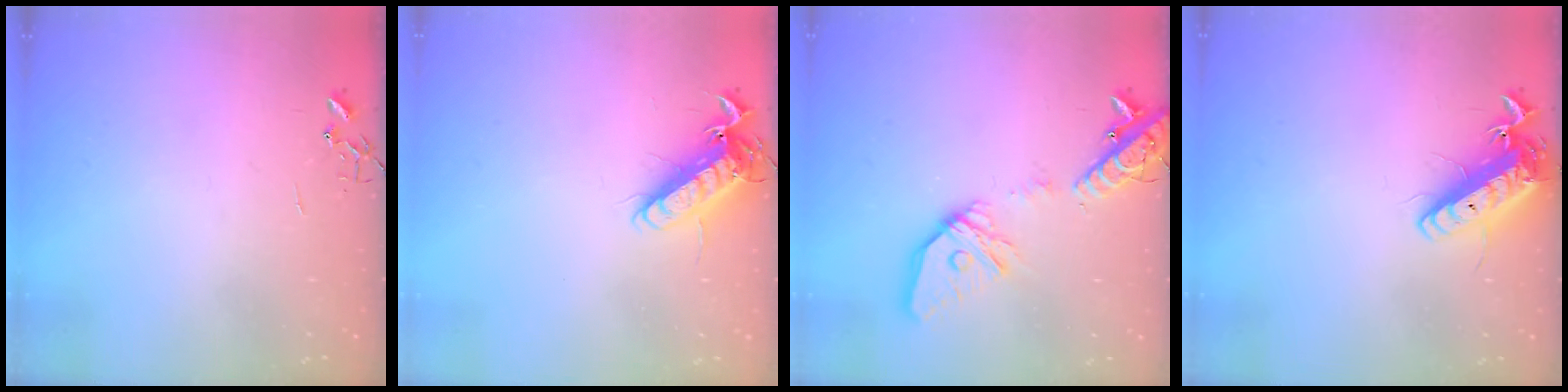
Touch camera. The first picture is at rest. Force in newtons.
{"total": 12.9, "press": 12.8, "slide": 1.7}
{"total": 20.2, "press": 20.0, "slide": 3.0}
{"total": 14.1, "press": 13.9, "slide": 2.4}